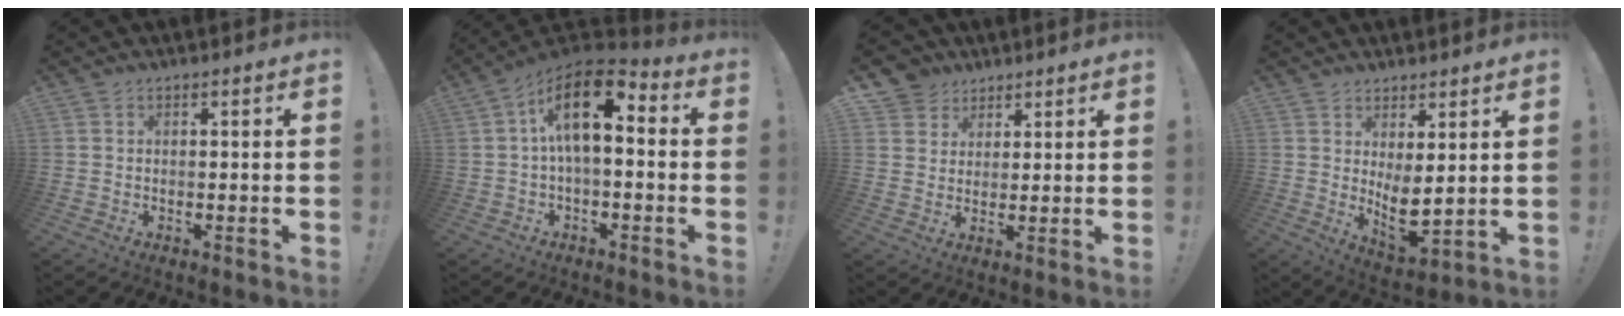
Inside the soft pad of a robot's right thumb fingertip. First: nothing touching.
{"total": 14.6, "force": [3.3, 6.6, 12.6], "torque": [-0.218, -0.012, 0.053]}
{"total": 5.7, "force": [3.5, 4.4, 0.3], "torque": [-0.007, -0.025, 0.070]}
{"total": 7.4, "force": [2.8, 2.5, 6.4], "torque": [-0.086, -0.045, 0.057]}